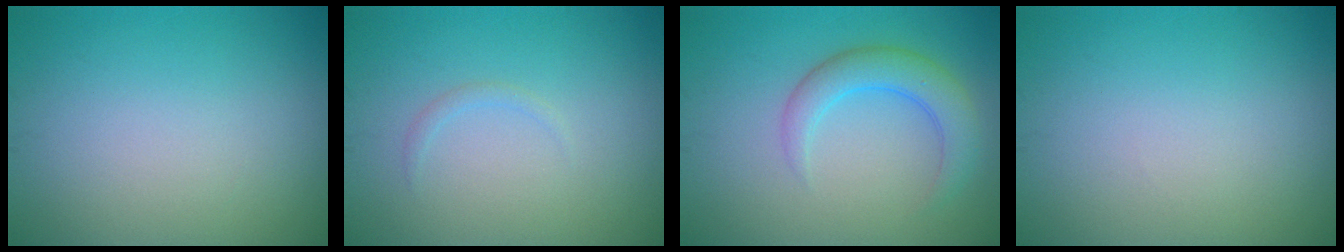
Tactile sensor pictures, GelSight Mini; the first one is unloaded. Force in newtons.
{"total": 0.7, "press": 0.7, "slide": 0.1}
{"total": 3.6, "press": 3.6, "slide": 0.2}
{"total": 0.0}